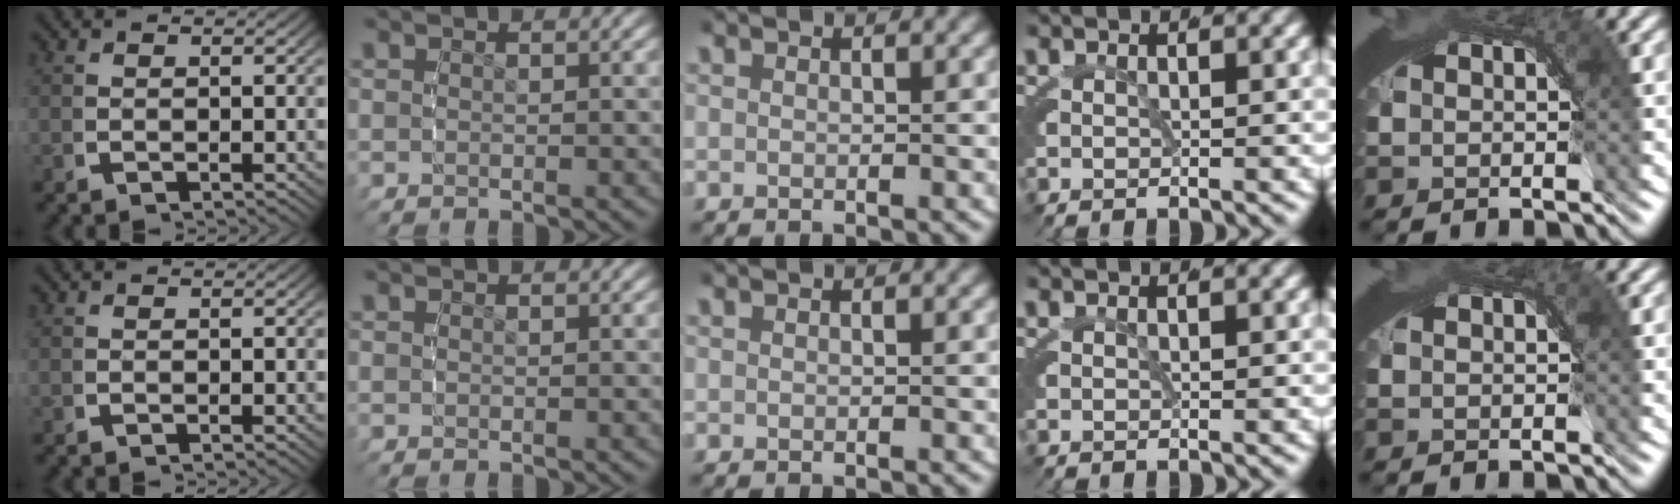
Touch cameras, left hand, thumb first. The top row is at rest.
{}